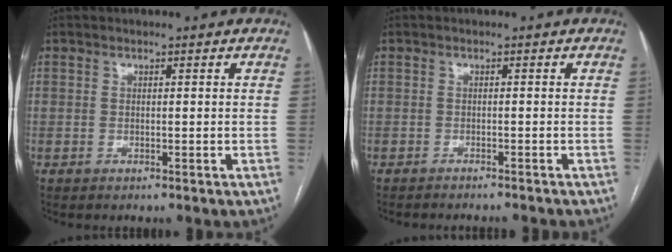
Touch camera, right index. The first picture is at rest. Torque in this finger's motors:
{"motor_torque": [-2.12, -0.02, -1.05, -0.21]}